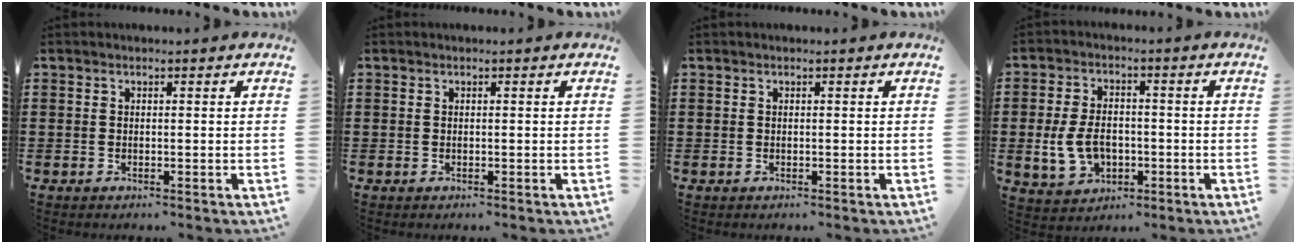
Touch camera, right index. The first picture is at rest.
{"total": 0.0}
{"total": 0.0}
{"total": 6.6, "force": [-1.3, 4.7, 4.4], "torque": [-0.104, 0.004, -0.027]}